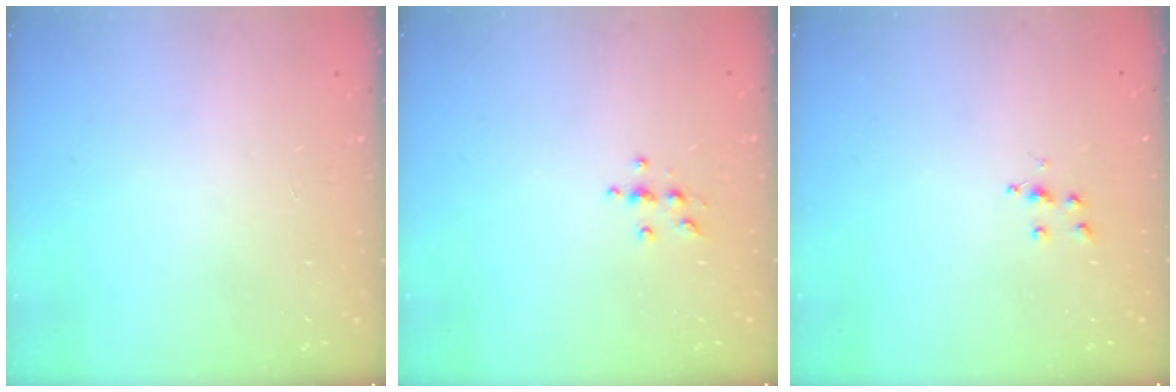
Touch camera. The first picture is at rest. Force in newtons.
{"total": 3.8, "press": 3.7, "slide": 0.5}
{"total": 4.8, "press": 4.8, "slide": 0.5}